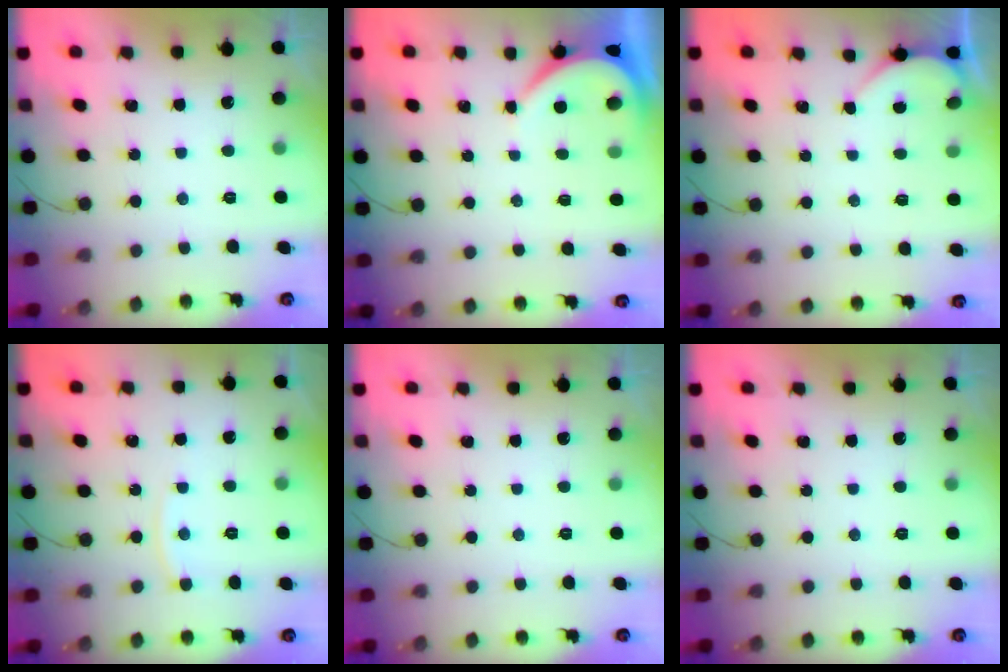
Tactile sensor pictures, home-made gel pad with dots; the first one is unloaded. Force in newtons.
{"total": 3.9, "press": 3.9, "slide": 0.7}
{"total": 1.9, "press": 1.9, "slide": 0.1}
{"total": 4.2, "press": 4.1, "slide": 0.6}
{"total": 0.0}
{"total": 0.0}